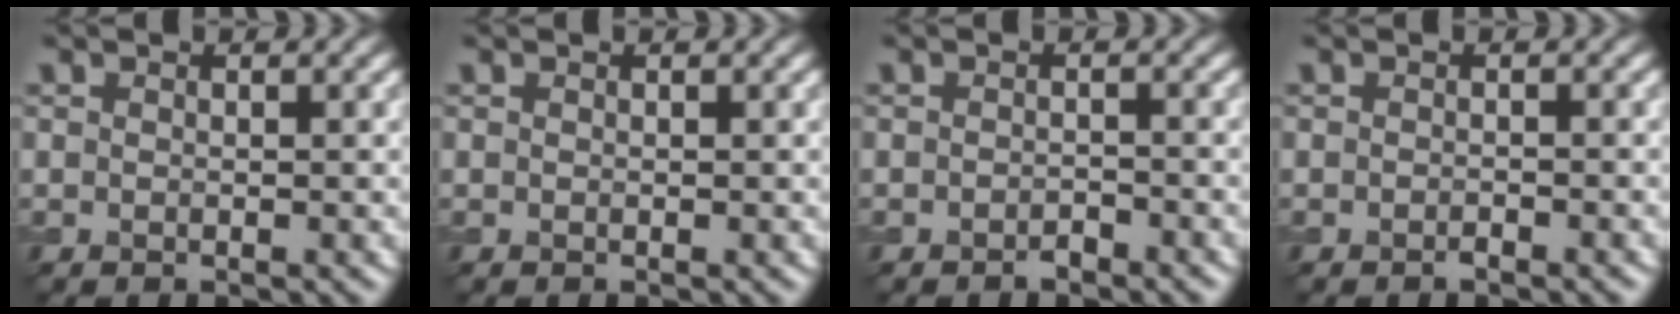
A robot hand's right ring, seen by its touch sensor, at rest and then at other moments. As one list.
[{"total": 0.0}, {"total": 0.9, "force": [-0.8, 0.3, 0.3], "torque": [-0.003, 0.002, -0.014]}, {"total": 0.6, "force": [-0.5, 0.1, 0.3], "torque": [-0.004, 0.000, -0.009]}]